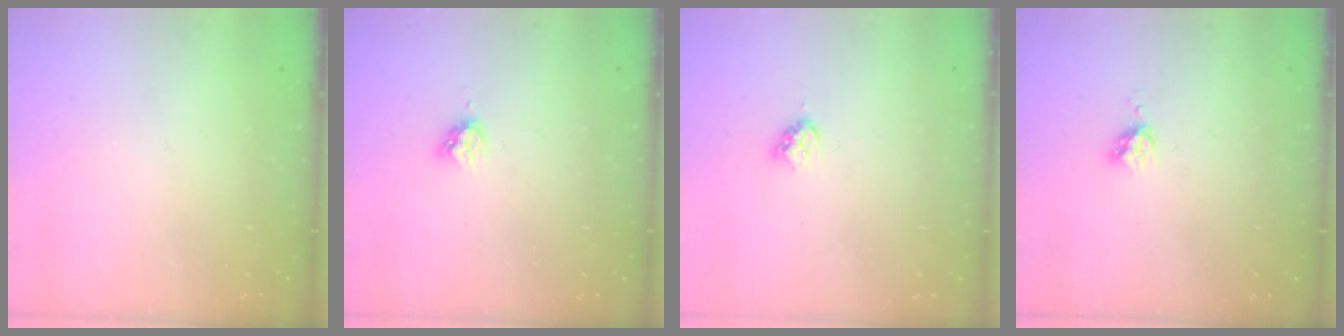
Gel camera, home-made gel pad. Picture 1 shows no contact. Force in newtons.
{"total": 4.3, "press": 4.3, "slide": 0.3}
{"total": 3.2, "press": 3.2, "slide": 0.4}
{"total": 3.7, "press": 3.7, "slide": 0.5}